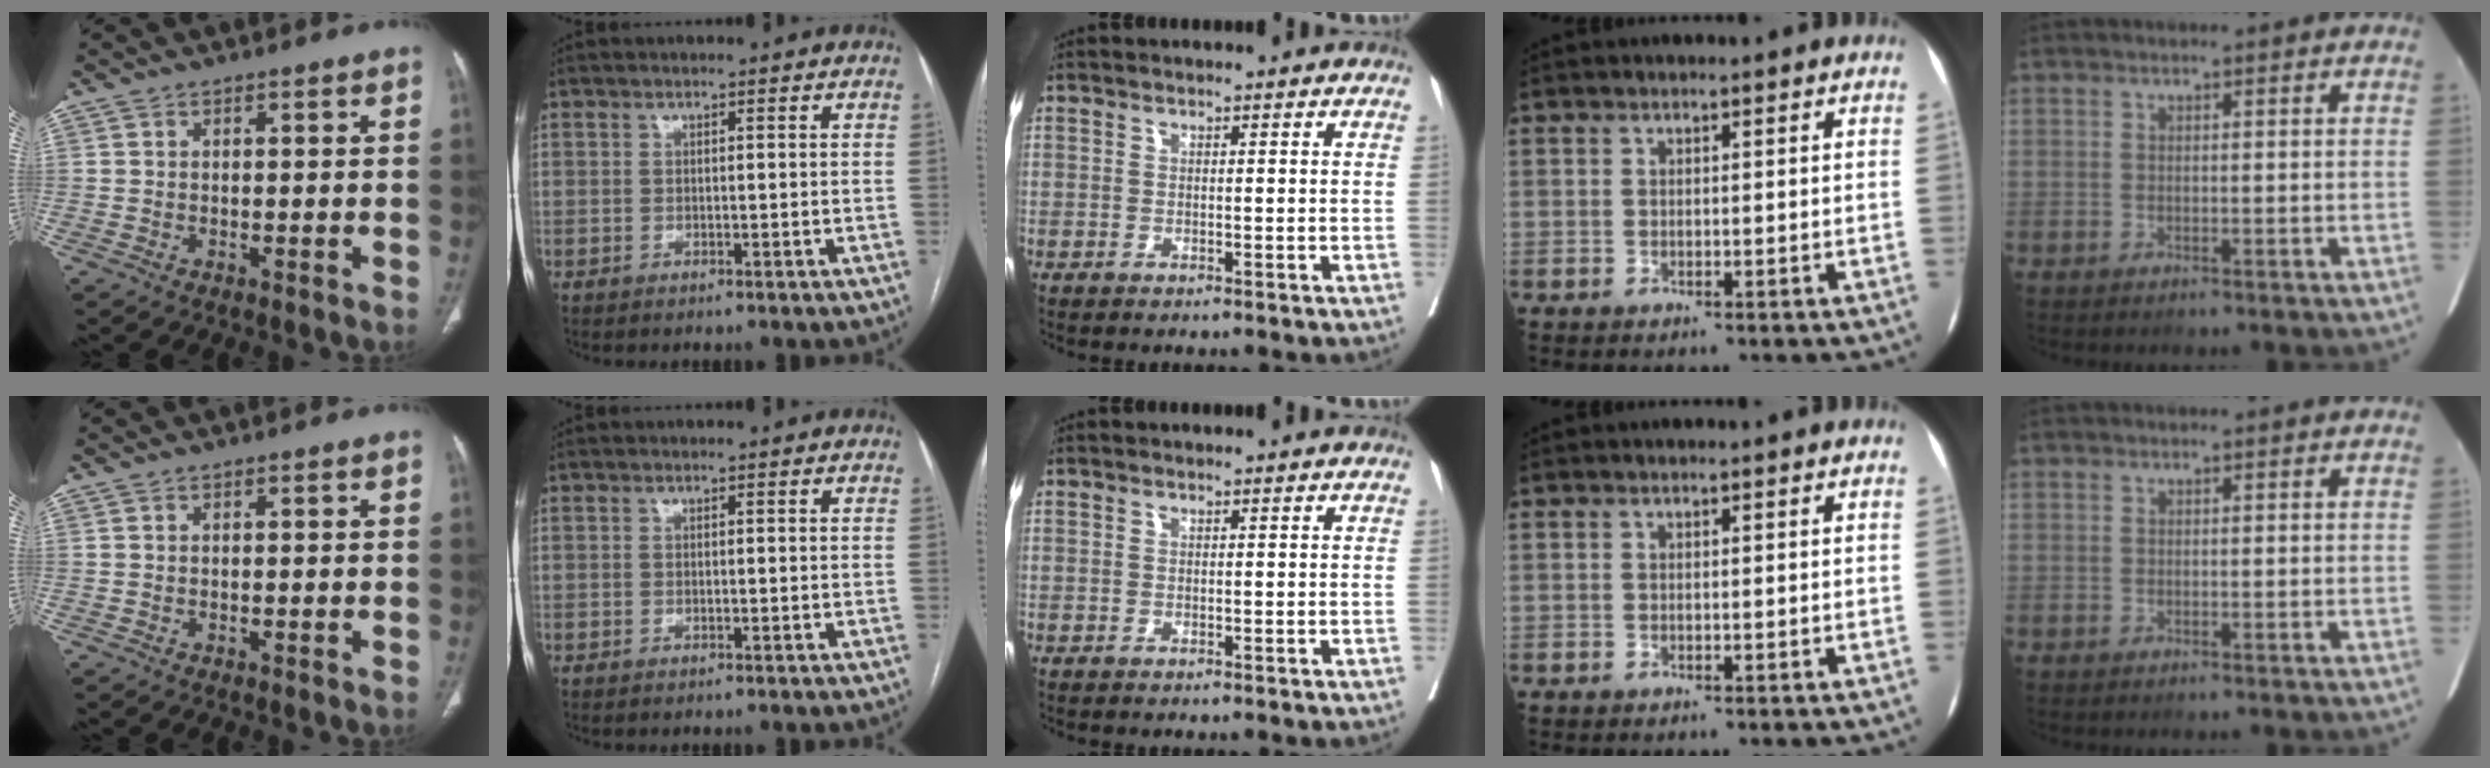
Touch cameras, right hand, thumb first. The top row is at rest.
{}